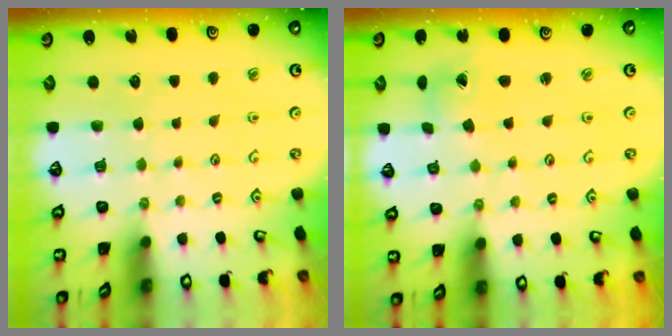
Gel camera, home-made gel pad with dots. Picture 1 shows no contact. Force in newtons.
{"total": 1.7, "press": 1.6, "slide": 0.2}